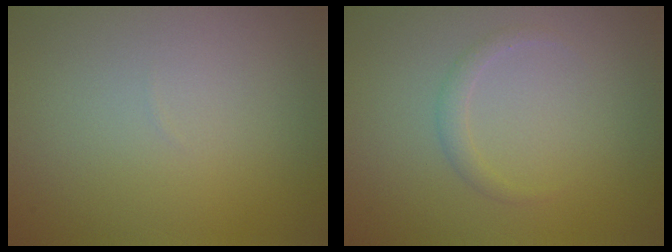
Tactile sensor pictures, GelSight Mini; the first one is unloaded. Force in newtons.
{"total": 1.1, "press": 1.1, "slide": 0.0}